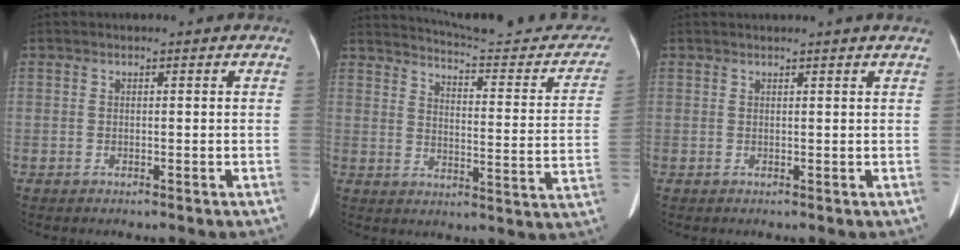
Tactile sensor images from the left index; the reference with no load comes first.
{"total": 21.7, "force": [20.6, 2.3, 6.5], "torque": [-0.079, -0.074, 0.245]}
{"total": 2.7, "force": [2.4, -0.7, 1.1], "torque": [-0.020, 0.013, 0.030]}